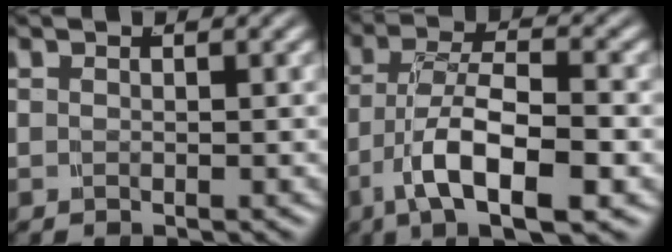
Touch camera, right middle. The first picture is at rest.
{"total": 7.0, "force": [-2.9, 2.6, 5.8], "torque": [-0.106, -0.015, -0.043]}